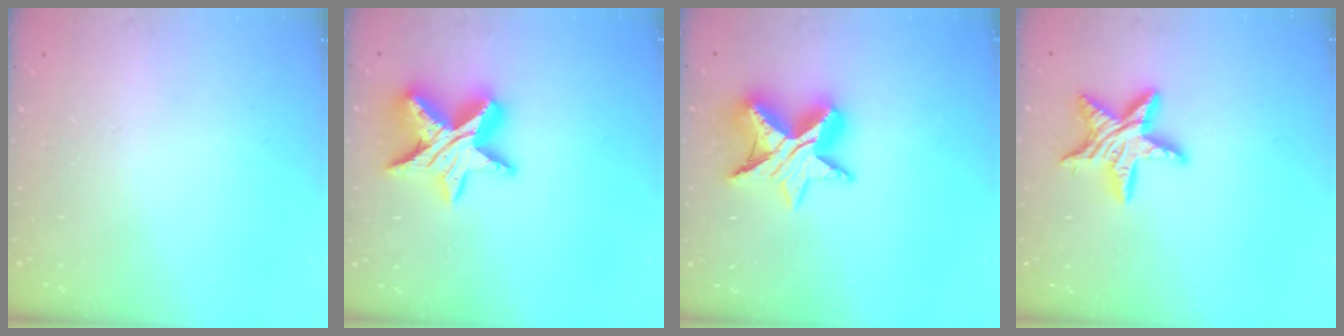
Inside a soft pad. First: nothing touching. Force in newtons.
{"total": 15.0, "press": 14.9, "slide": 1.1}
{"total": 12.9, "press": 12.9, "slide": 0.8}
{"total": 13.1, "press": 13.1, "slide": 0.9}